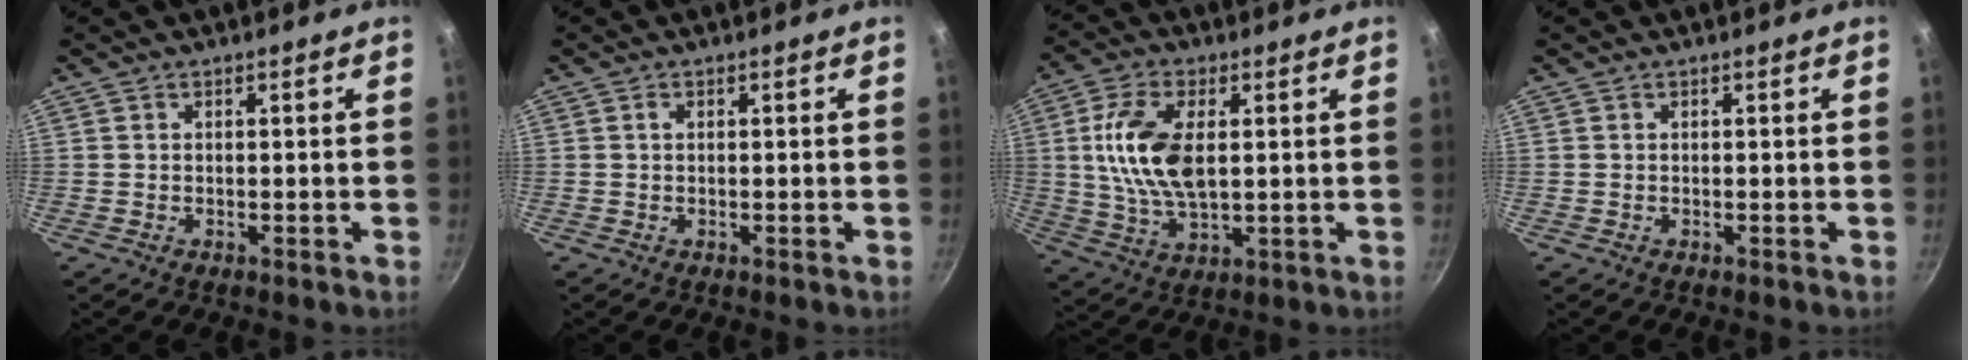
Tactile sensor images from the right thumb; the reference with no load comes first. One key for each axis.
{"total": 0.8, "fx": 0.2, "fy": 0.5, "fz": 0.5, "tx": -0.009, "ty": 0.003, "tz": 0.003}
{"total": 13.1, "fx": 2.0, "fy": 6.8, "fz": 11.0, "tx": -0.208, "ty": 0.000, "tz": 0.039}
{"total": 0.0}